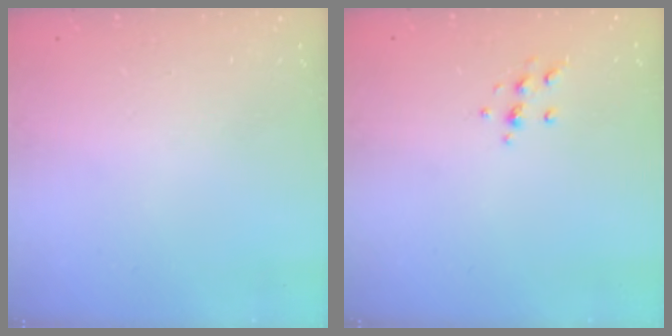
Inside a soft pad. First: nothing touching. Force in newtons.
{"total": 6.2, "press": 6.2, "slide": 0.8}